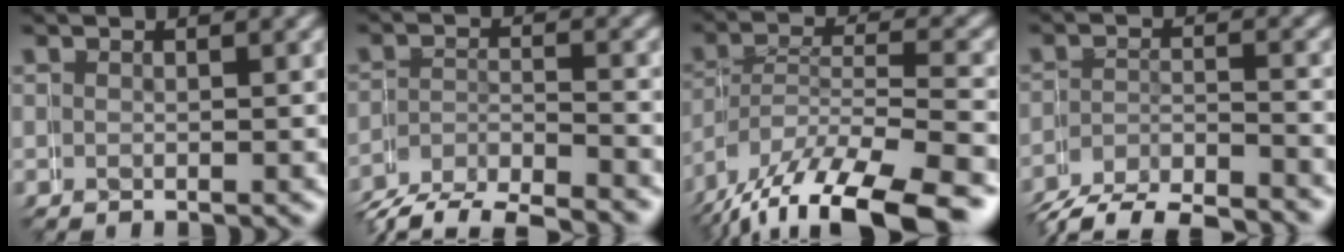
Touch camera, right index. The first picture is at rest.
{"total": 3.9, "force": [-3.0, 2.5, 0.2], "torque": [-0.008, -0.002, -0.058]}
{"total": 8.2, "force": [-5.5, 4.2, 4.5], "torque": [-0.102, -0.038, -0.064]}
{"total": 4.7, "force": [-4.0, 2.5, 0.2], "torque": [-0.017, -0.013, -0.069]}